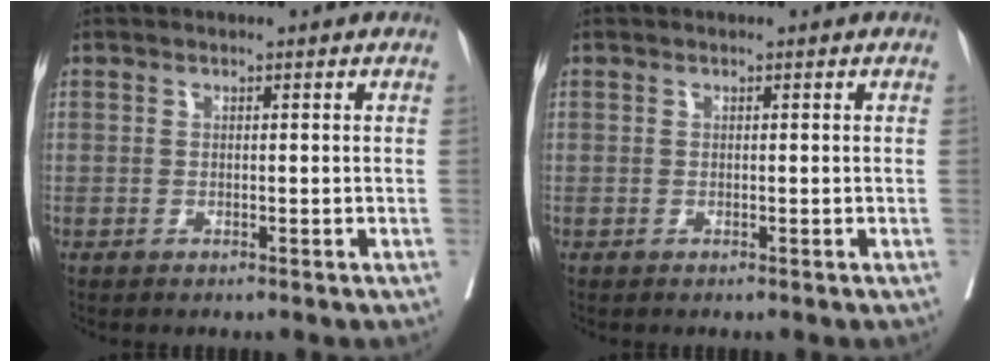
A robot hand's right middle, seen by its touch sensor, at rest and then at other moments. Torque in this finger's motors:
{"motor_torque": [0.00, 0.00, 0.00, 0.00]}